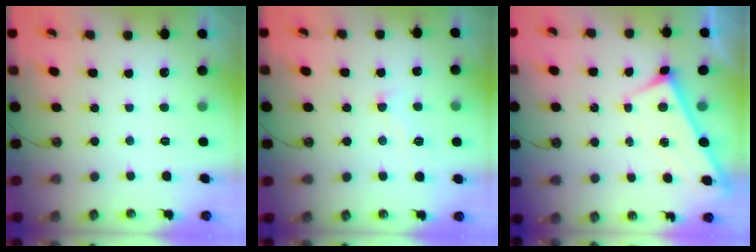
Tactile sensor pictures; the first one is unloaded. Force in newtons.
{"total": 1.2, "press": 1.0, "slide": 0.7}
{"total": 3.2, "press": 3.2, "slide": 0.2}